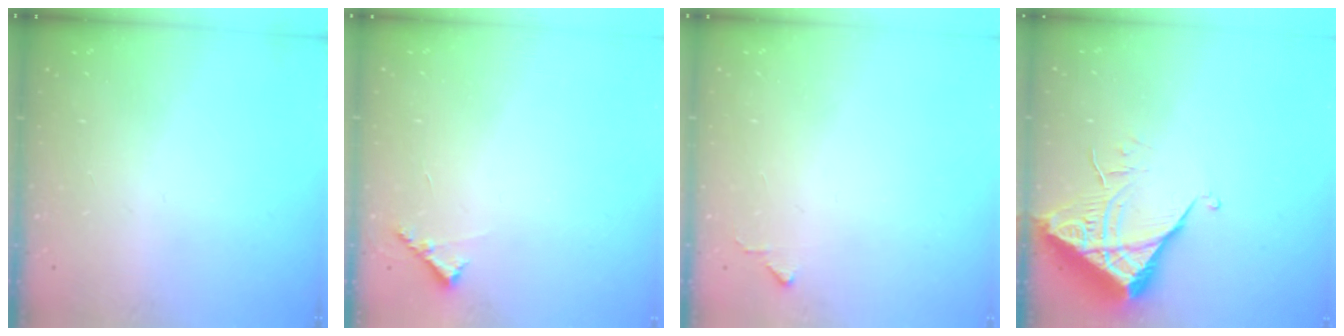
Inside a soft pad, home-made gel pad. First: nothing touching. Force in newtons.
{"total": 5.8, "press": 5.8, "slide": 0.5}
{"total": 4.2, "press": 4.1, "slide": 0.7}
{"total": 6.6, "press": 6.6, "slide": 0.4}